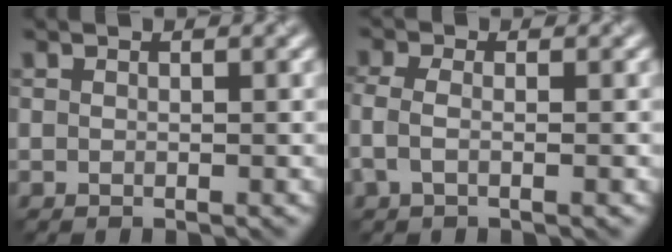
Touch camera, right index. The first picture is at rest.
{"total": 2.0, "force": [-0.6, 0.8, 1.8], "torque": [-0.044, 0.005, -0.019]}